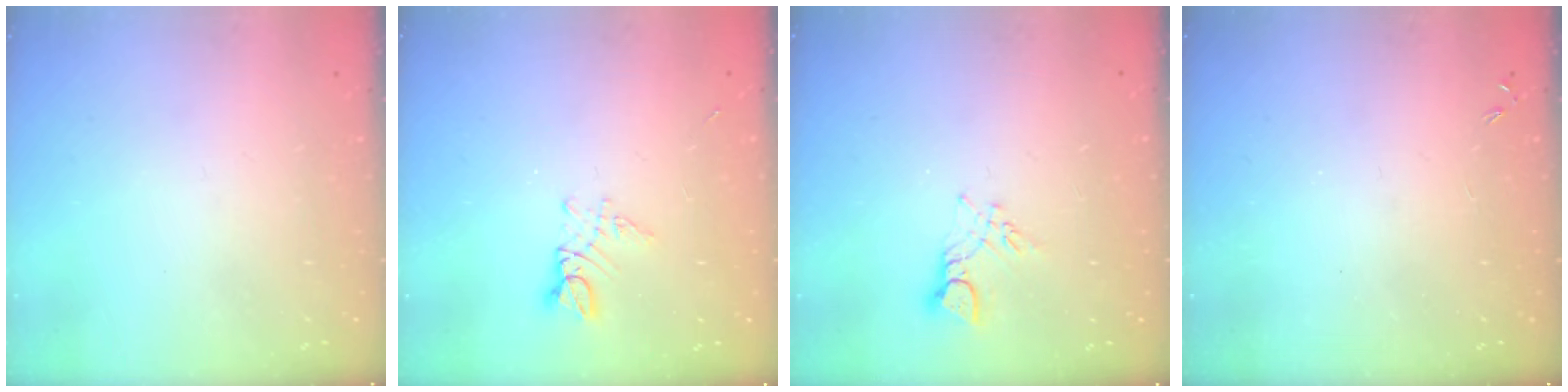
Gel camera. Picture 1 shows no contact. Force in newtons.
{"total": 3.1, "press": 3.1, "slide": 0.4}
{"total": 3.7, "press": 3.7, "slide": 0.3}
{"total": 0.0}